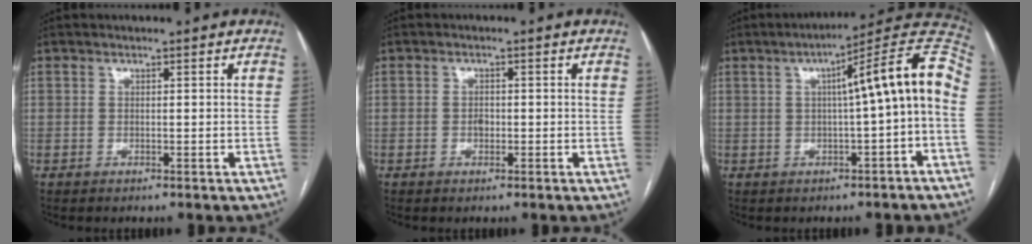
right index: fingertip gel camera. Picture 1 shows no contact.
{"total": 1.3, "force": [-0.3, 0.9, 0.9], "torque": [-0.016, 0.003, -0.004]}
{"total": 12.8, "force": [-0.1, 0.1, 12.8], "torque": [-0.169, 0.040, -0.007]}